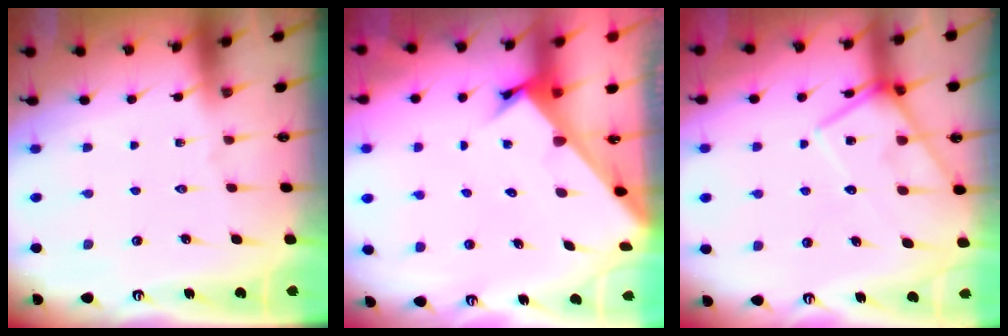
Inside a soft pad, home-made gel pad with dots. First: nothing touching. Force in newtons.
{"total": 2.9, "press": 2.9, "slide": 0.2}
{"total": 11.5, "press": 11.5, "slide": 1.0}